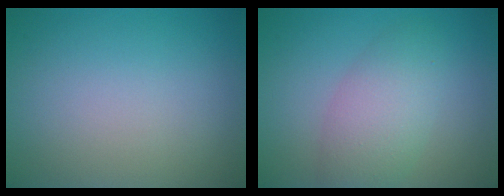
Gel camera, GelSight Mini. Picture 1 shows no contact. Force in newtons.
{"total": 4.3, "press": 4.3, "slide": 0.1}